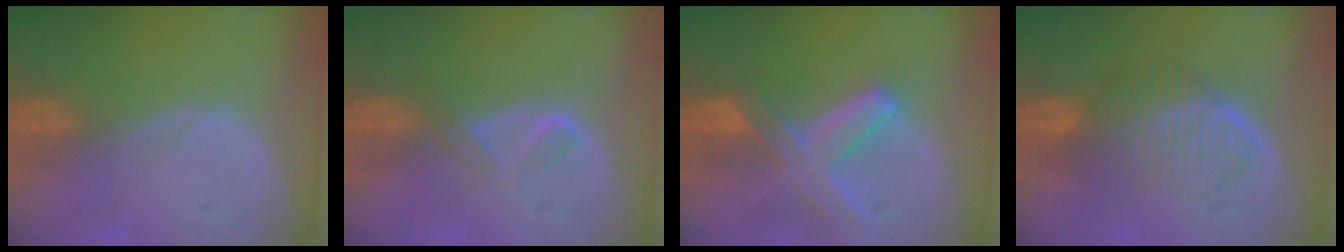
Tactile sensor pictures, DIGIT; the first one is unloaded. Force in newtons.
{"total": 2.4, "press": 2.4, "slide": 0.7}
{"total": 8.2, "press": 7.2, "slide": 3.9}
{"total": 6.3, "press": 6.2, "slide": 1.2}